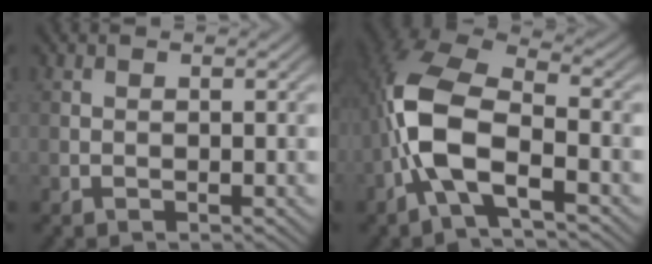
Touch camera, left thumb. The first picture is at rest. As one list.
[{"total": 10.1, "force": [-2.9, 4.5, 8.5], "torque": [-0.195, 0.006, -0.067]}]